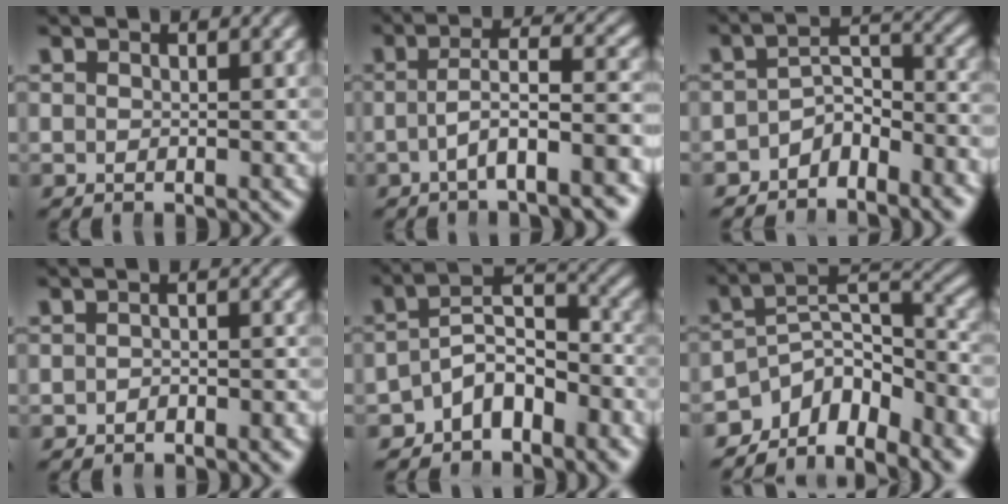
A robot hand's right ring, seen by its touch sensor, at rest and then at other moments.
{"total": 4.6, "force": [-1.7, 0.8, 4.1], "torque": [-0.063, -0.001, -0.023]}
{"total": 4.2, "force": [-2.8, 2.2, 2.2], "torque": [-0.022, -0.014, -0.046]}
{"total": 1.1, "force": [-1.1, 0.2, 0.3], "torque": [0.008, 0.003, -0.021]}
{"total": 6.4, "force": [-2.8, 4.3, 3.9], "torque": [-0.060, -0.020, -0.041]}
{"total": 11.9, "force": [-6.0, 7.5, 7.0], "torque": [-0.105, -0.028, -0.091]}